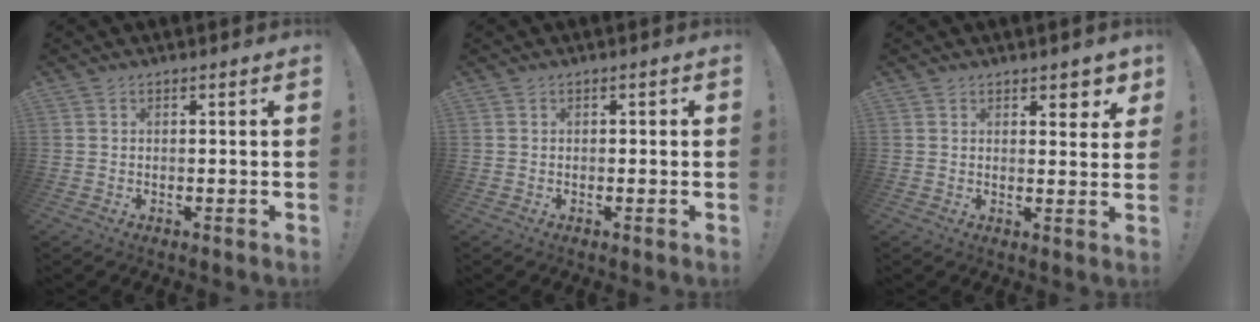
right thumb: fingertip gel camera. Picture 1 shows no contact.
{"total": 0.8, "force": [-0.5, 0.6, 0.2], "torque": [-0.011, 0.005, -0.007]}
{"total": 3.8, "force": [2.6, 2.0, 2.0], "torque": [-0.012, -0.018, 0.042]}